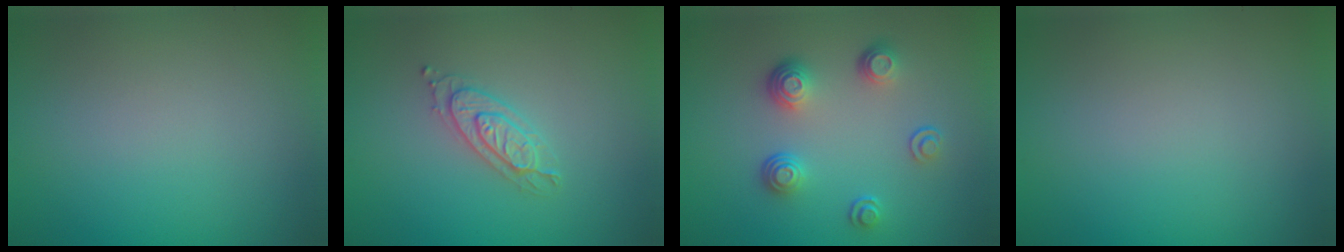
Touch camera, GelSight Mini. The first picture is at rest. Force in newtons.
{"total": 2.1, "press": 2.1, "slide": 0.2}
{"total": 3.6, "press": 2.6, "slide": 2.4}
{"total": 0.0}